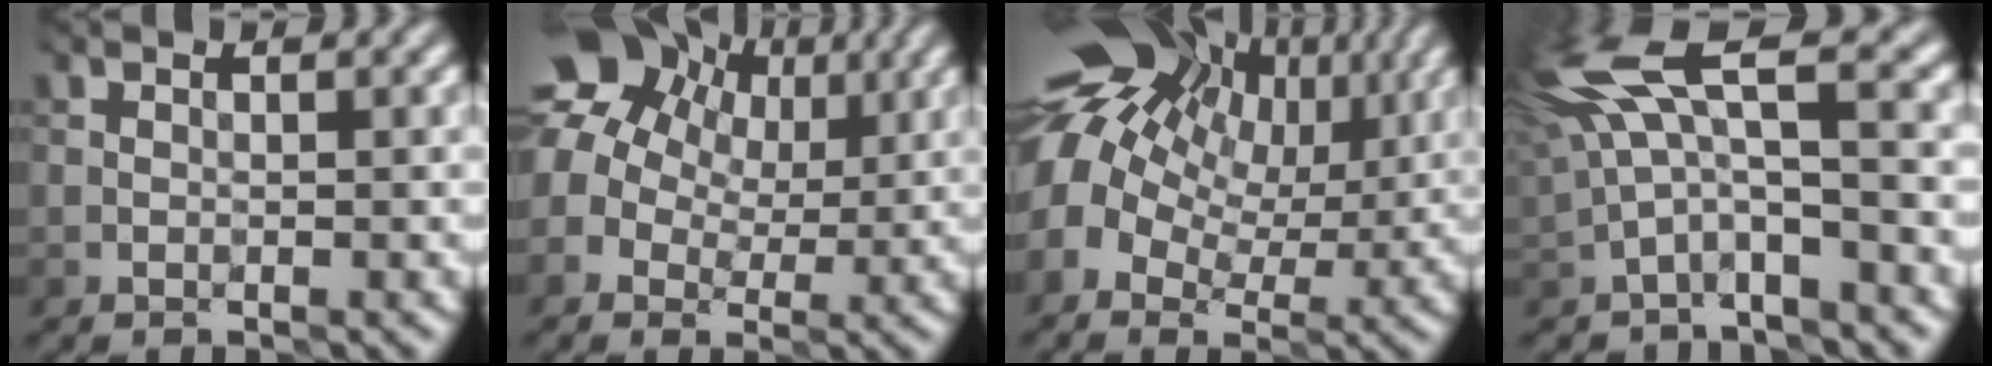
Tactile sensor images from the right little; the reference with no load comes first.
{"total": 13.4, "force": [5.4, 10.4, 6.6], "torque": [-0.155, 0.041, 0.084]}
{"total": 15.1, "force": [3.4, 11.6, 9.2], "torque": [-0.188, 0.031, 0.042]}
{"total": 5.7, "force": [1.4, 1.6, 5.3], "torque": [-0.113, -0.003, 0.017]}